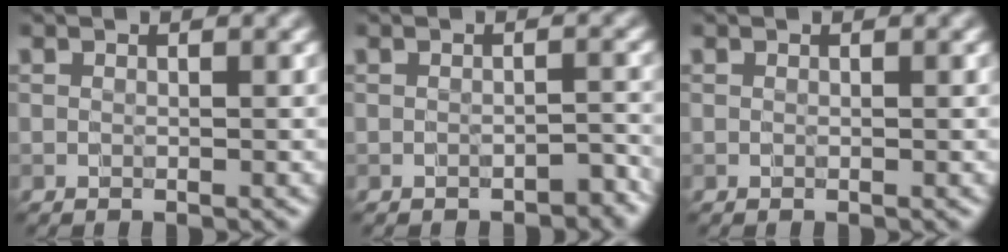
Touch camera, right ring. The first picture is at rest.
{"total": 1.6, "force": [-1.1, 0.7, 0.9], "torque": [-0.011, 0.002, -0.013]}
{"total": 0.0}